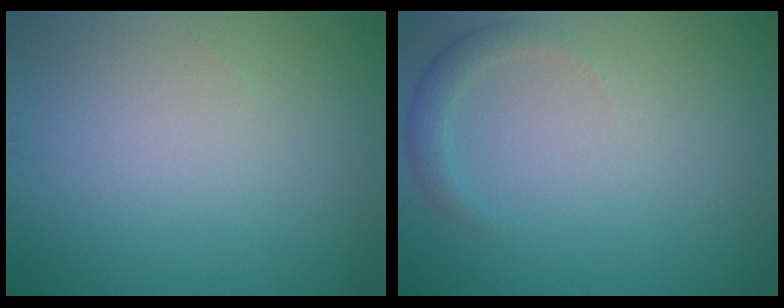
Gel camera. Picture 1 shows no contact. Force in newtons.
{"total": 1.6, "press": 1.6, "slide": 0.2}